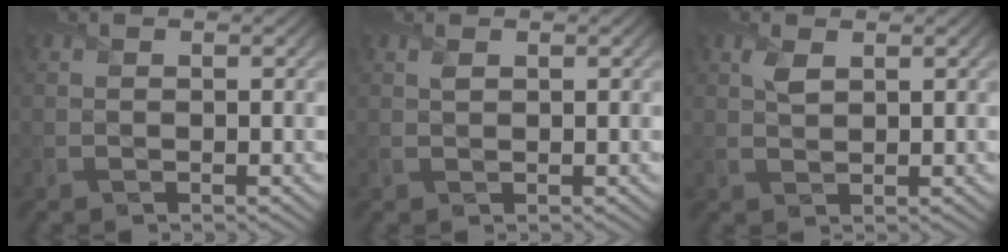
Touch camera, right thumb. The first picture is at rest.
{"total": 0.7, "force": [0.5, 0.1, 0.3], "torque": [-0.012, 0.002, 0.009]}
{"total": 1.8, "force": [1.1, 0.7, 1.2], "torque": [-0.030, 0.004, 0.020]}